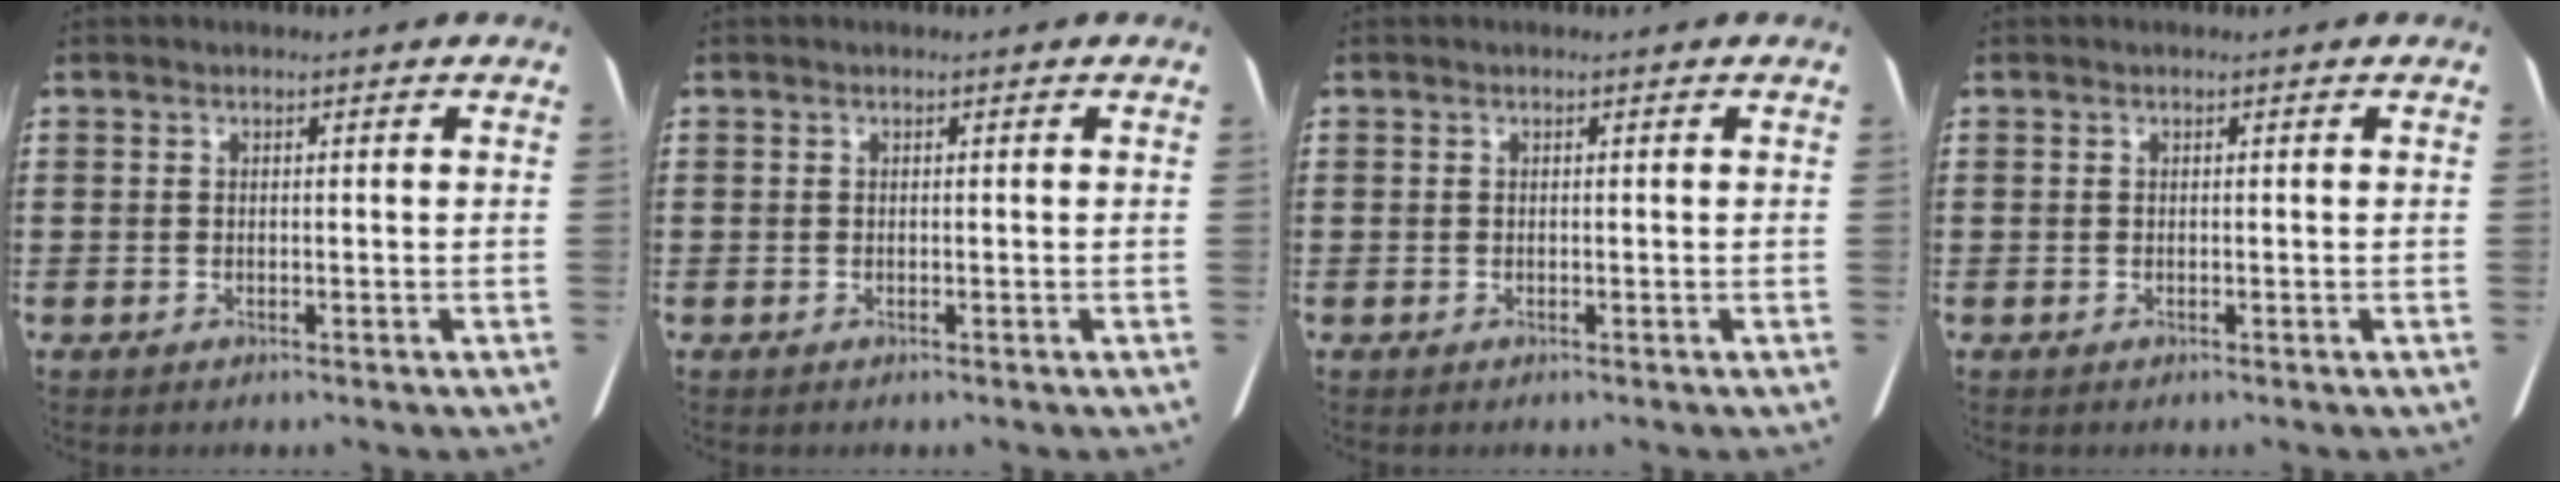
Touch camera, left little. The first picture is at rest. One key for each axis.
{"total": 0.0}
{"total": 0.0}
{"total": 0.0}